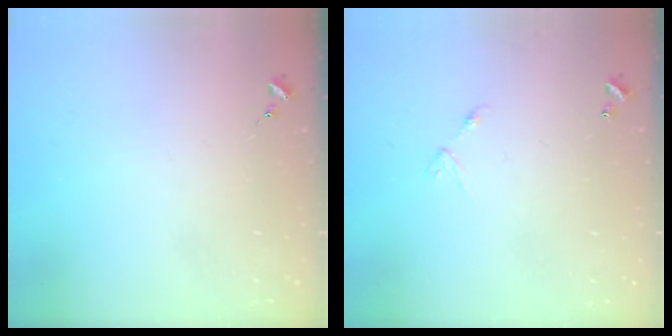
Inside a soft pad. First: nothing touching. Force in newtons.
{"total": 5.9, "press": 5.9, "slide": 0.4}